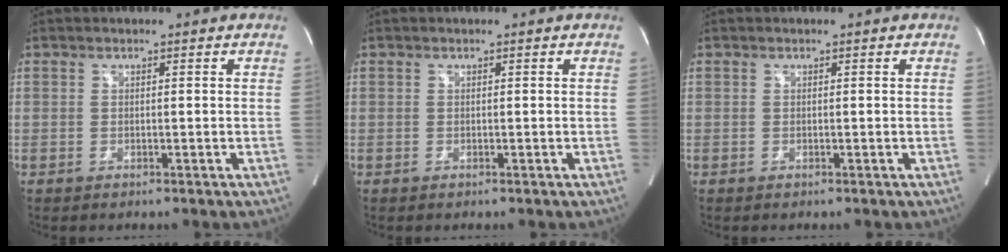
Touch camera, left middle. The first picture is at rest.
{"total": 0.0}
{"total": 0.0}